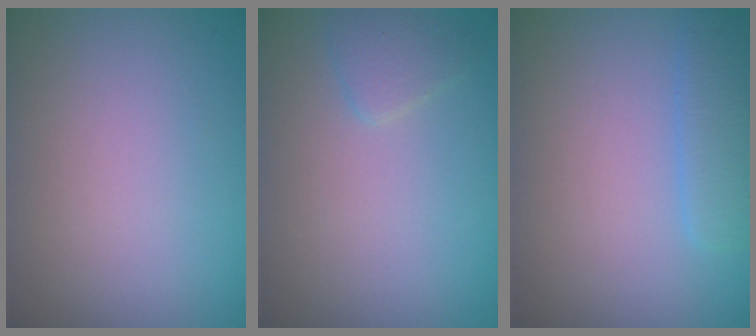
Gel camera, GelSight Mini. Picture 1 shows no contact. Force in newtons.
{"total": 1.2, "press": 1.2, "slide": 0.1}
{"total": 2.5, "press": 2.5, "slide": 0.1}